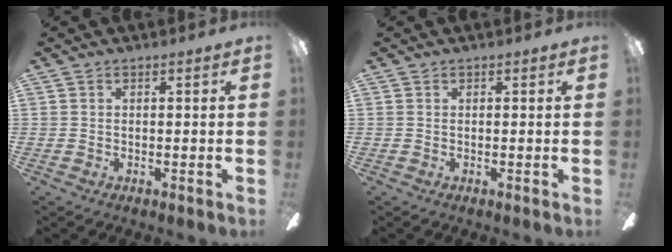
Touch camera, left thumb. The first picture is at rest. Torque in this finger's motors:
{"motor_torque": [-0.01, 0.00, 0.12, -0.12, 0.00]}